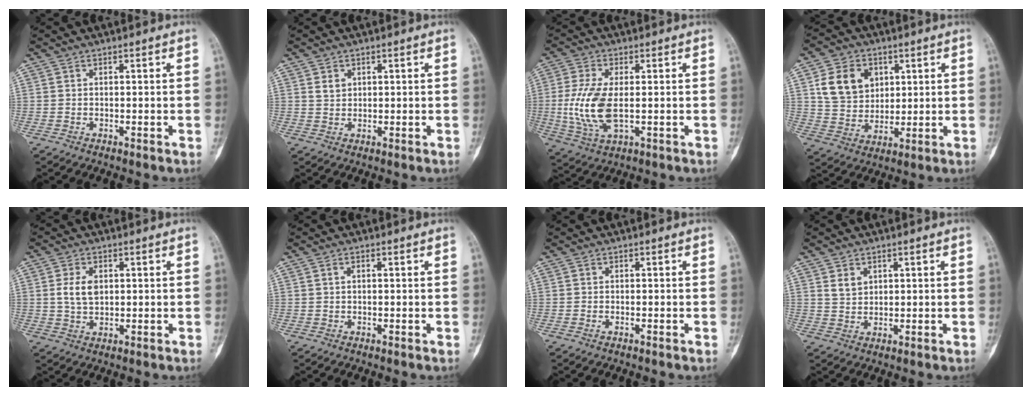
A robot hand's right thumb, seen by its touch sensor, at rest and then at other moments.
{"total": 2.1, "force": [0.9, 1.6, 0.9], "torque": [-0.009, -0.005, 0.019]}
{"total": 10.9, "force": [-0.6, 5.1, 9.6], "torque": [-0.209, -0.008, -0.007]}
{"total": 11.3, "force": [3.6, 8.9, 5.8], "torque": [-0.071, -0.010, 0.073]}
{"total": 4.8, "force": [0.9, 3.1, 3.6], "torque": [-0.059, 0.000, 0.018]}
{"total": 0.7, "force": [0.2, 0.3, 0.6], "torque": [-0.011, 0.003, 0.003]}
{"total": 0.5, "force": [-0.3, 0.2, 0.4], "torque": [-0.011, 0.003, -0.004]}
{"total": 2.8, "force": [1.4, 2.1, 1.3], "torque": [-0.014, -0.009, 0.030]}